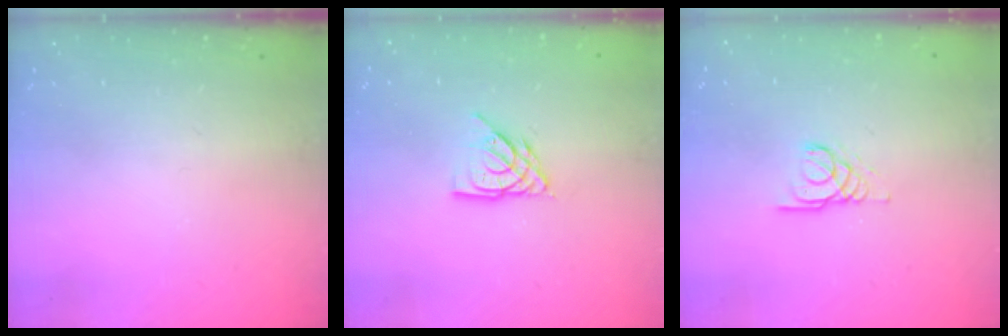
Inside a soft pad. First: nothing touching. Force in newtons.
{"total": 7.6, "press": 7.6, "slide": 0.5}
{"total": 3.1, "press": 3.1, "slide": 0.2}